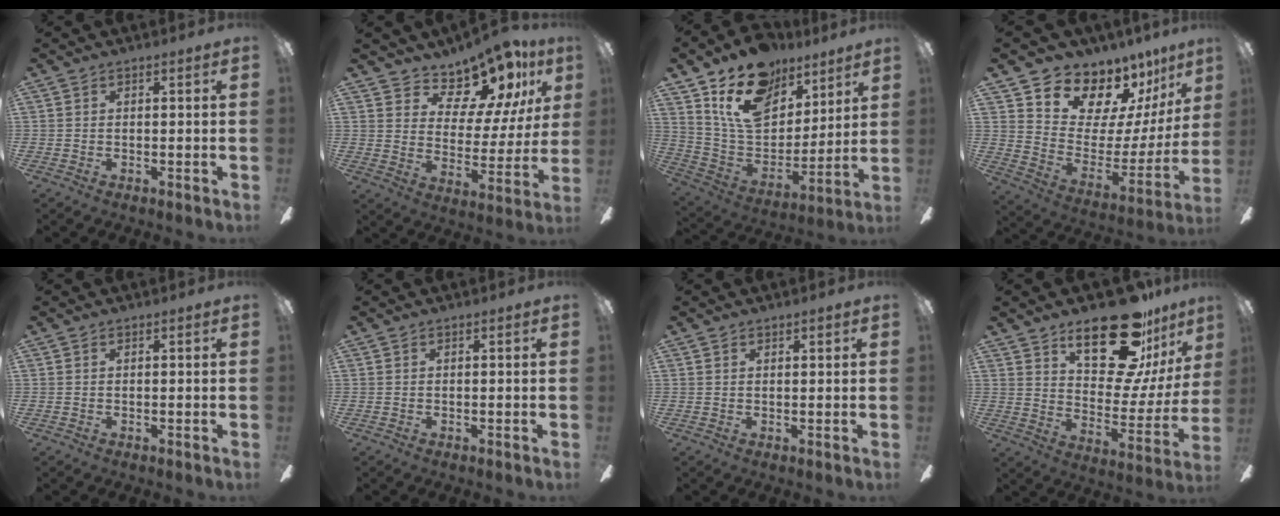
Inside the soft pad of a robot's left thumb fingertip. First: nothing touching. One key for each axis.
{"total": 13.5, "fx": 11.3, "fy": 5.9, "fz": 4.4, "tx": -0.077, "ty": -0.095, "tz": 0.205}
{"total": 19.3, "fx": 12.1, "fy": 11.7, "fz": 9.4, "tx": -0.170, "ty": -0.060, "tz": 0.223}
{"total": 14.0, "fx": 12.3, "fy": 6.0, "fz": 2.7, "tx": -0.057, "ty": -0.125, "tz": 0.221}
{"total": 0.0}
{"total": 0.0}
{"total": 0.9, "fx": 0.7, "fy": 0.4, "fz": 0.3, "tx": -0.006, "ty": 0.002, "tz": 0.014}
{"total": 22.9, "fx": 15.6, "fy": 9.5, "fz": 13.9, "tx": -0.201, "ty": -0.102, "tz": 0.263}